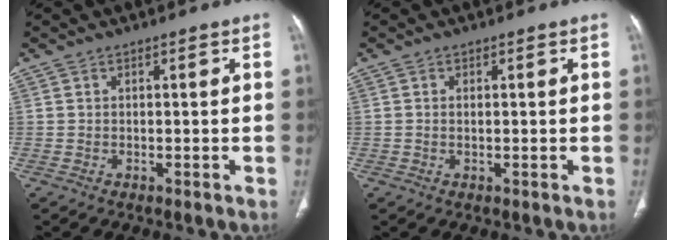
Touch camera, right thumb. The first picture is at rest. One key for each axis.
{"total": 0.6, "fx": 0.1, "fy": 0.2, "fz": 0.5, "tx": -0.012, "ty": 0.003, "tz": 0.002}